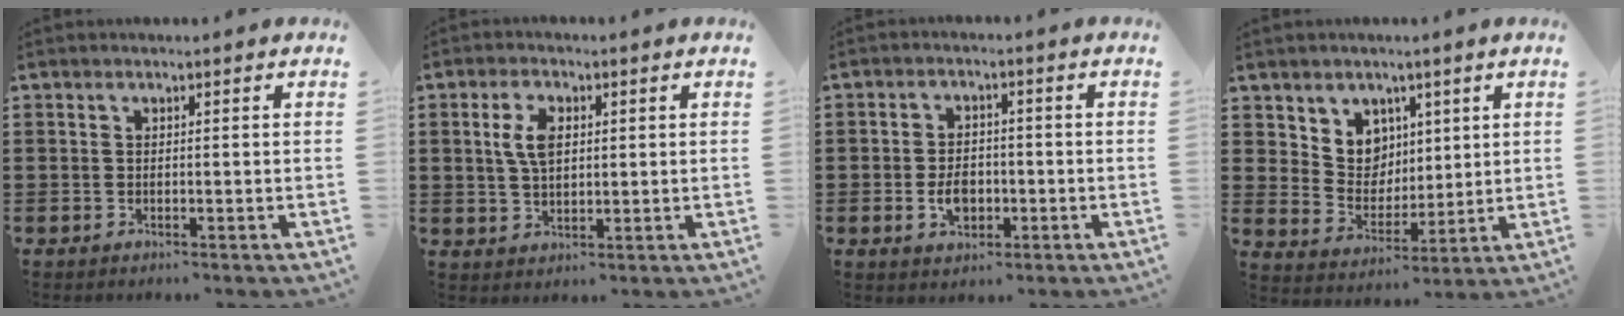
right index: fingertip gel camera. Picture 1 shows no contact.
{"total": 5.0, "force": [1.2, 2.7, 4.0], "torque": [-0.094, 0.009, 0.016]}
{"total": 4.1, "force": [-1.0, 2.9, 2.7], "torque": [-0.052, -0.001, -0.022]}
{"total": 6.8, "force": [3.9, 5.5, 0.7], "torque": [-0.044, -0.011, 0.073]}